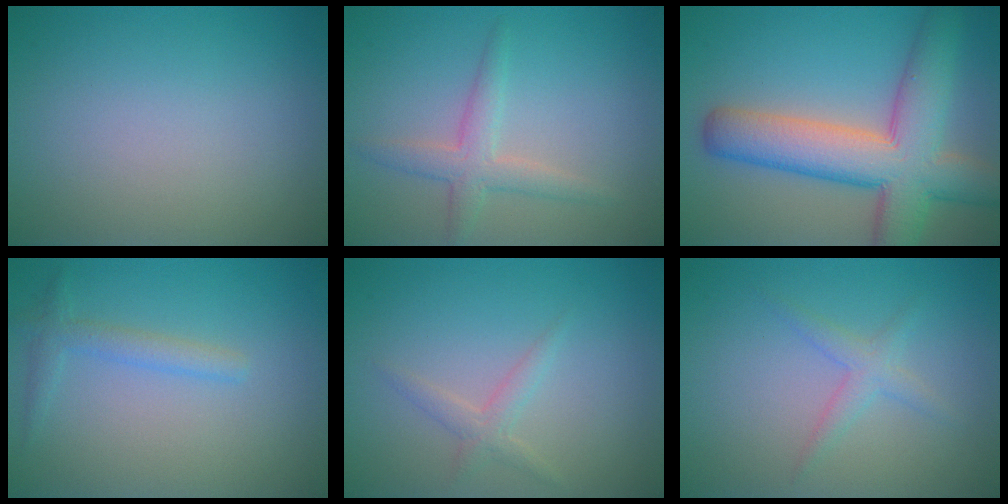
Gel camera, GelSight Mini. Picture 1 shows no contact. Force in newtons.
{"total": 2.6, "press": 2.6, "slide": 0.1}
{"total": 9.8, "press": 9.7, "slide": 0.6}
{"total": 1.9, "press": 1.9, "slide": 0.1}
{"total": 1.5, "press": 1.5, "slide": 0.1}
{"total": 1.8, "press": 1.8, "slide": 0.1}